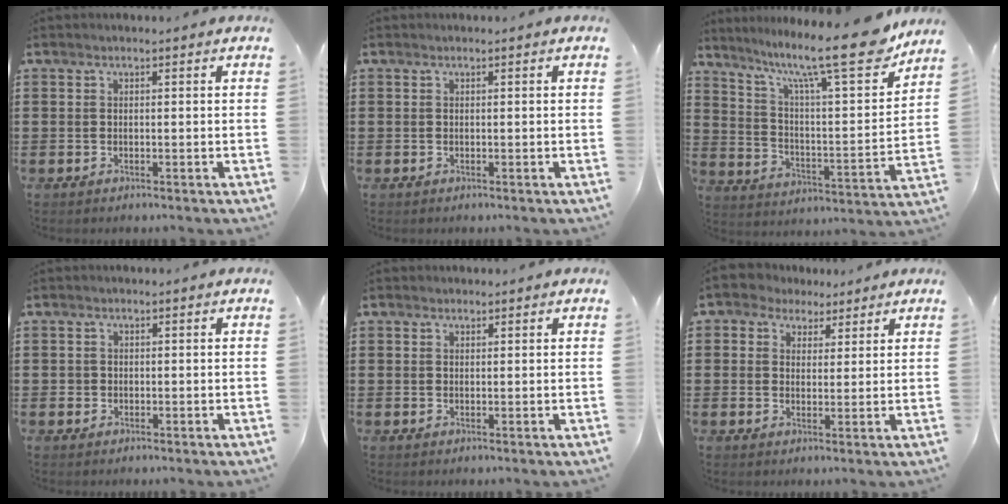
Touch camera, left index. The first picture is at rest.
{"total": 0.0}
{"total": 16.1, "force": [12.3, 2.5, 10.2], "torque": [-0.183, -0.075, 0.196]}
{"total": 0.9, "force": [0.1, 0.9, 0.1], "torque": [-0.003, 0.006, -0.001]}
{"total": 0.9, "force": [0.8, 0.4, 0.1], "torque": [-0.005, 0.003, 0.017]}
{"total": 3.3, "force": [2.1, 2.6, 0.1], "torque": [-0.019, 0.011, 0.038]}